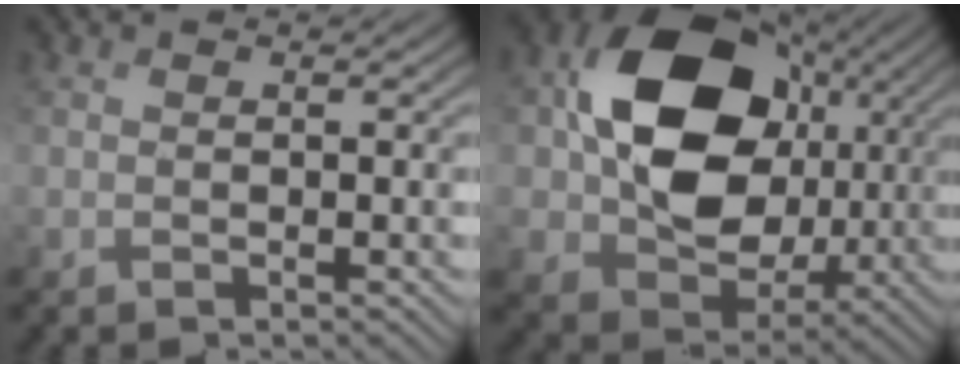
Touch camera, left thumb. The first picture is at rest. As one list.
[{"total": 16.4, "force": [2.7, 12.9, 9.8], "torque": [-0.183, 0.000, 0.050]}]